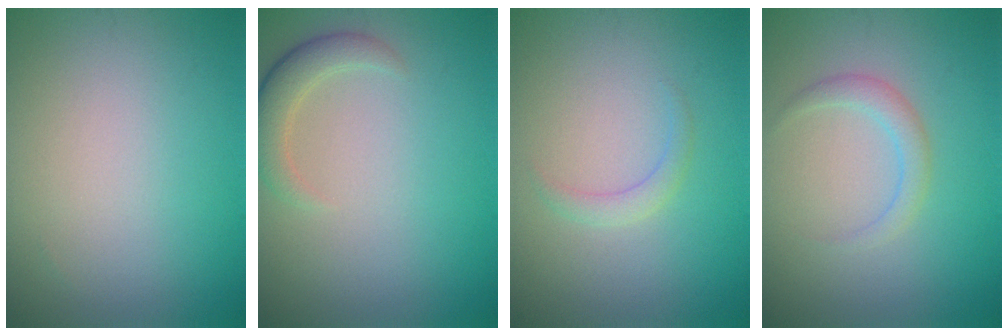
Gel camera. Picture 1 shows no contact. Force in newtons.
{"total": 2.6, "press": 2.6, "slide": 0.1}
{"total": 1.2, "press": 1.2, "slide": 0.1}
{"total": 1.7, "press": 1.7, "slide": 0.1}